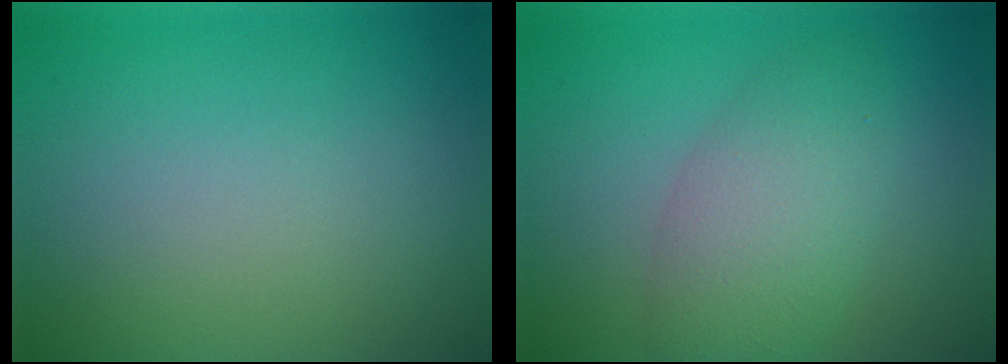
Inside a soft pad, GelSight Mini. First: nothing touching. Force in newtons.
{"total": 4.9, "press": 4.9, "slide": 0.2}